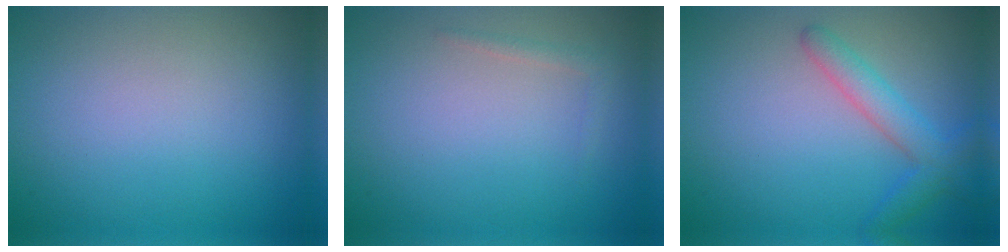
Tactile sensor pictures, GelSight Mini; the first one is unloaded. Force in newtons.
{"total": 0.9, "press": 0.9, "slide": 0.1}
{"total": 3.0, "press": 3.0, "slide": 0.2}